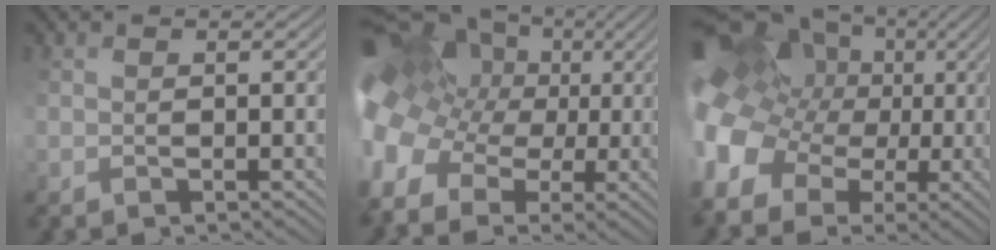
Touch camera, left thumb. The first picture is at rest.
{"total": 14.7, "force": [2.4, 10.8, 9.7], "torque": [-0.236, 0.024, 0.051]}
{"total": 14.6, "force": [1.5, 11.6, 8.8], "torque": [-0.225, 0.011, 0.035]}